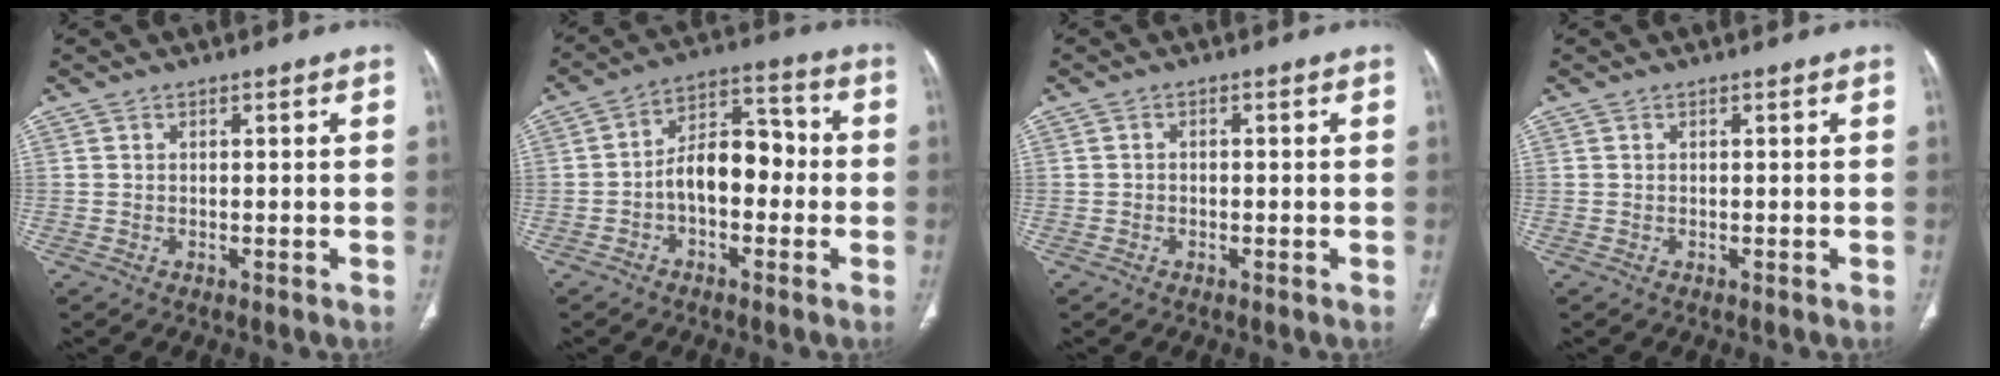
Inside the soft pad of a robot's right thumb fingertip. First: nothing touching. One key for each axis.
{"total": 10.4, "fx": -1.8, "fy": 6.3, "fz": 8.1, "tx": -0.106, "ty": 0.043, "tz": -0.041}
{"total": 0.6, "fx": -0.2, "fy": 0.5, "fz": 0.3, "tx": -0.003, "ty": 0.002, "tz": -0.007}
{"total": 0.0}